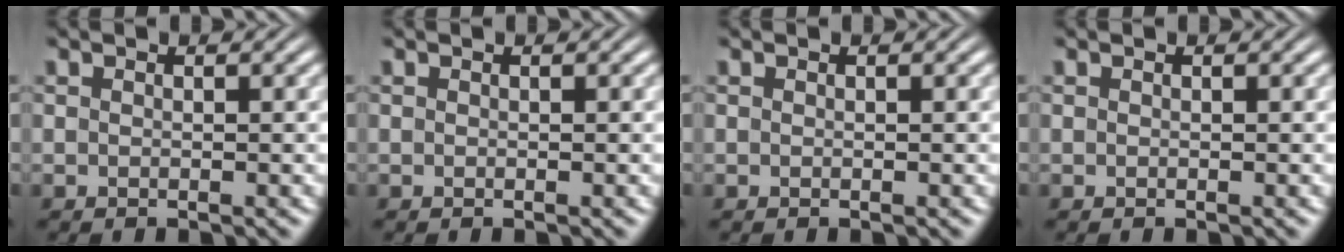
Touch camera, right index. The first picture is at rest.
{"total": 0.0}
{"total": 0.0}
{"total": 0.0}